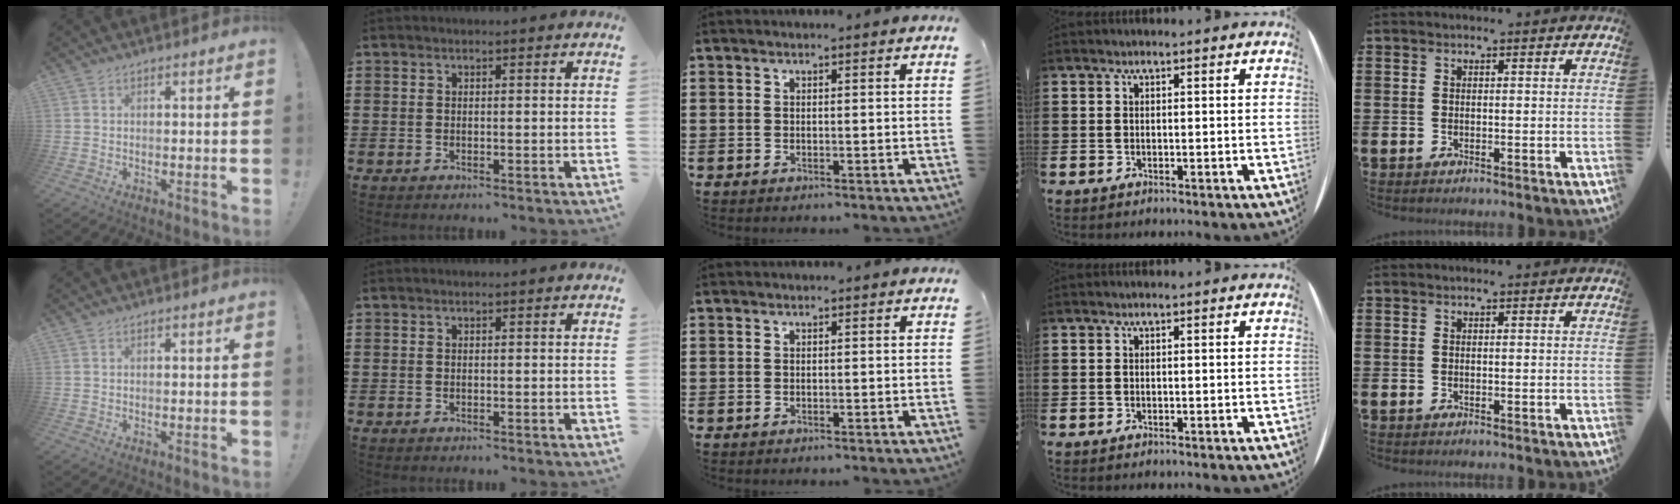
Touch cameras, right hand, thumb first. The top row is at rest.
{}